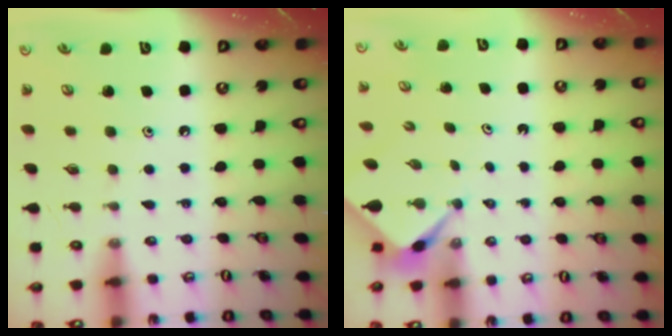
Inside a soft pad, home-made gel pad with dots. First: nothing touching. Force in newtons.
{"total": 2.1, "press": 2.1, "slide": 0.3}